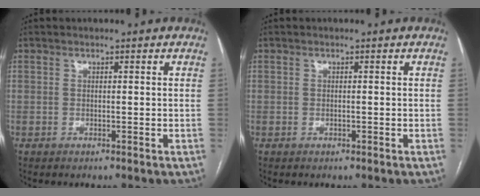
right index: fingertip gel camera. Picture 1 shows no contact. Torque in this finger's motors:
{"motor_torque": [-0.01, -0.02, 0.01, 0.01]}